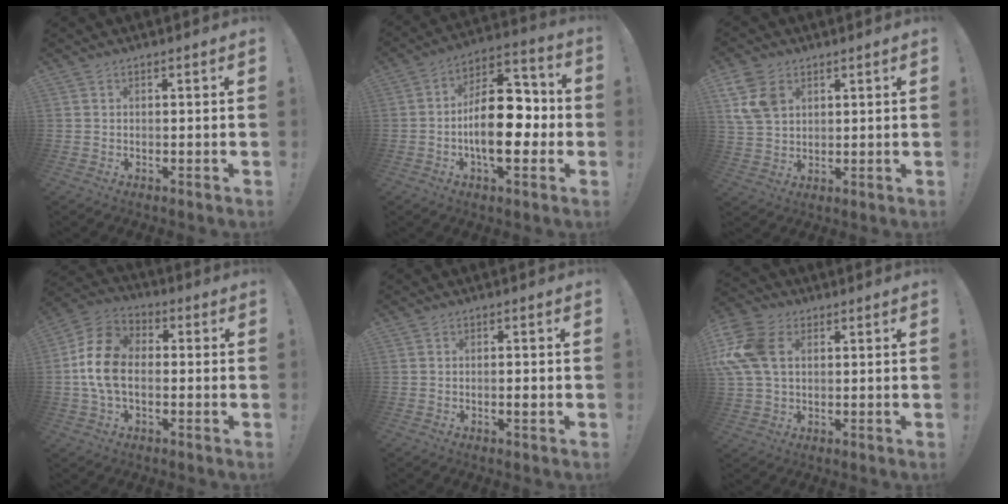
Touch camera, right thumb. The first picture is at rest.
{"total": 19.4, "force": [-3.2, 10.0, 16.4], "torque": [-0.258, 0.022, -0.049]}
{"total": 9.5, "force": [4.1, 6.7, 5.4], "torque": [-0.113, -0.002, 0.083]}
{"total": 13.5, "force": [-1.6, 9.4, 9.6], "torque": [-0.184, 0.026, -0.025]}
{"total": 1.7, "force": [-0.6, 0.2, 1.6], "torque": [-0.021, -0.001, -0.012]}
{"total": 15.7, "force": [3.3, 10.7, 11.0], "torque": [-0.223, 0.003, 0.065]}